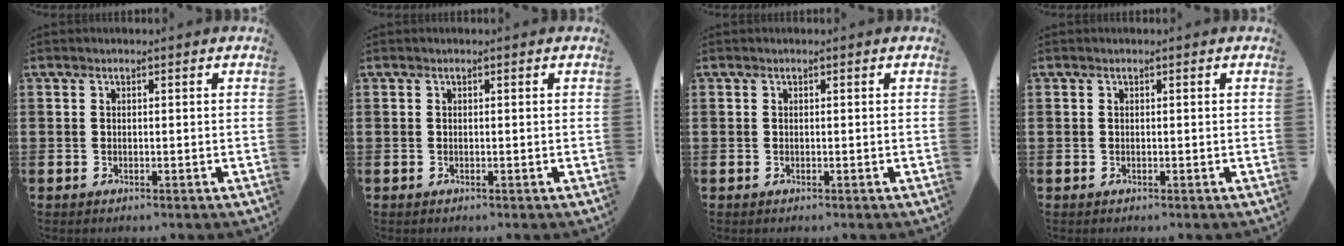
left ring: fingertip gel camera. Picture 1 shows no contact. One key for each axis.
{"total": 0.0}
{"total": 0.0}
{"total": 0.0}